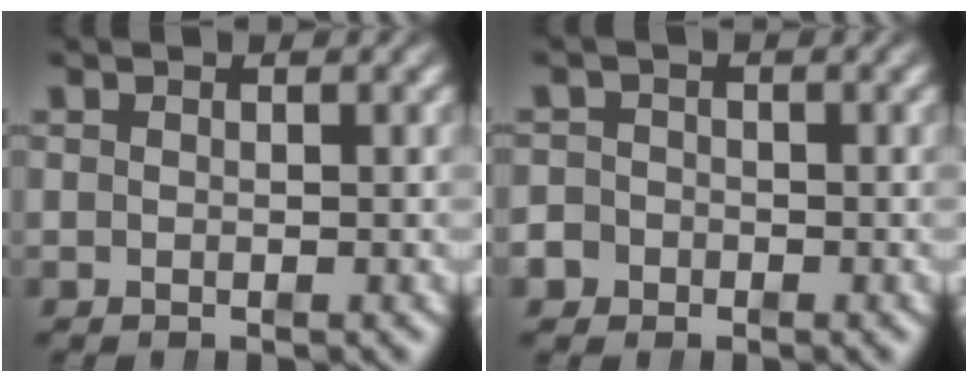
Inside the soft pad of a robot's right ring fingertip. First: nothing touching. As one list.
[{"total": 2.8, "force": [-1.5, 2.4, 0.0], "torque": [-0.007, -0.015, -0.027]}]